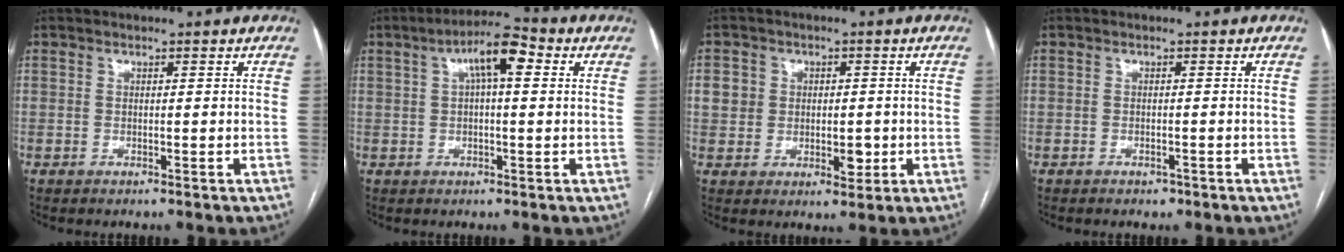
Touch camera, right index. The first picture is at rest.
{"total": 7.5, "force": [2.4, 1.9, 6.9], "torque": [-0.119, 0.029, 0.035]}
{"total": 5.9, "force": [0.1, 4.9, 3.2], "torque": [-0.033, 0.008, 0.008]}
{"total": 0.9, "force": [-0.6, 0.6, 0.3], "torque": [-0.008, 0.000, -0.007]}